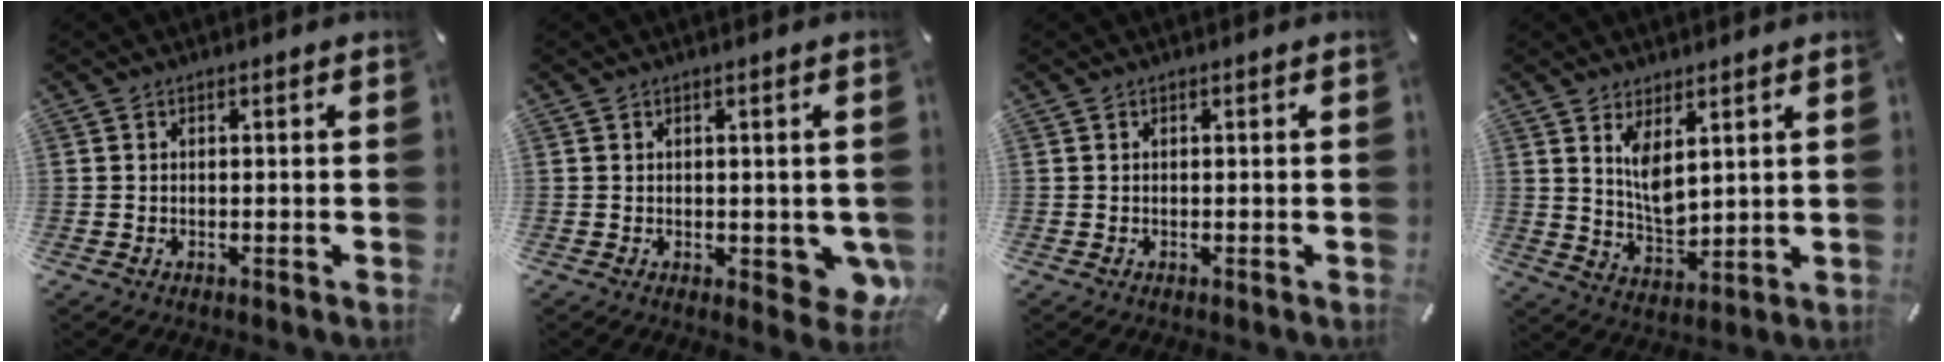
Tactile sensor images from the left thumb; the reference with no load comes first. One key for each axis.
{"total": 4.8, "fx": -0.5, "fy": 2.6, "fz": 4.0, "tx": -0.031, "ty": -0.004, "tz": -0.008}
{"total": 0.0}
{"total": 7.8, "fx": 4.0, "fy": 3.7, "fz": 5.6, "tx": -0.110, "ty": -0.022, "tz": 0.071}